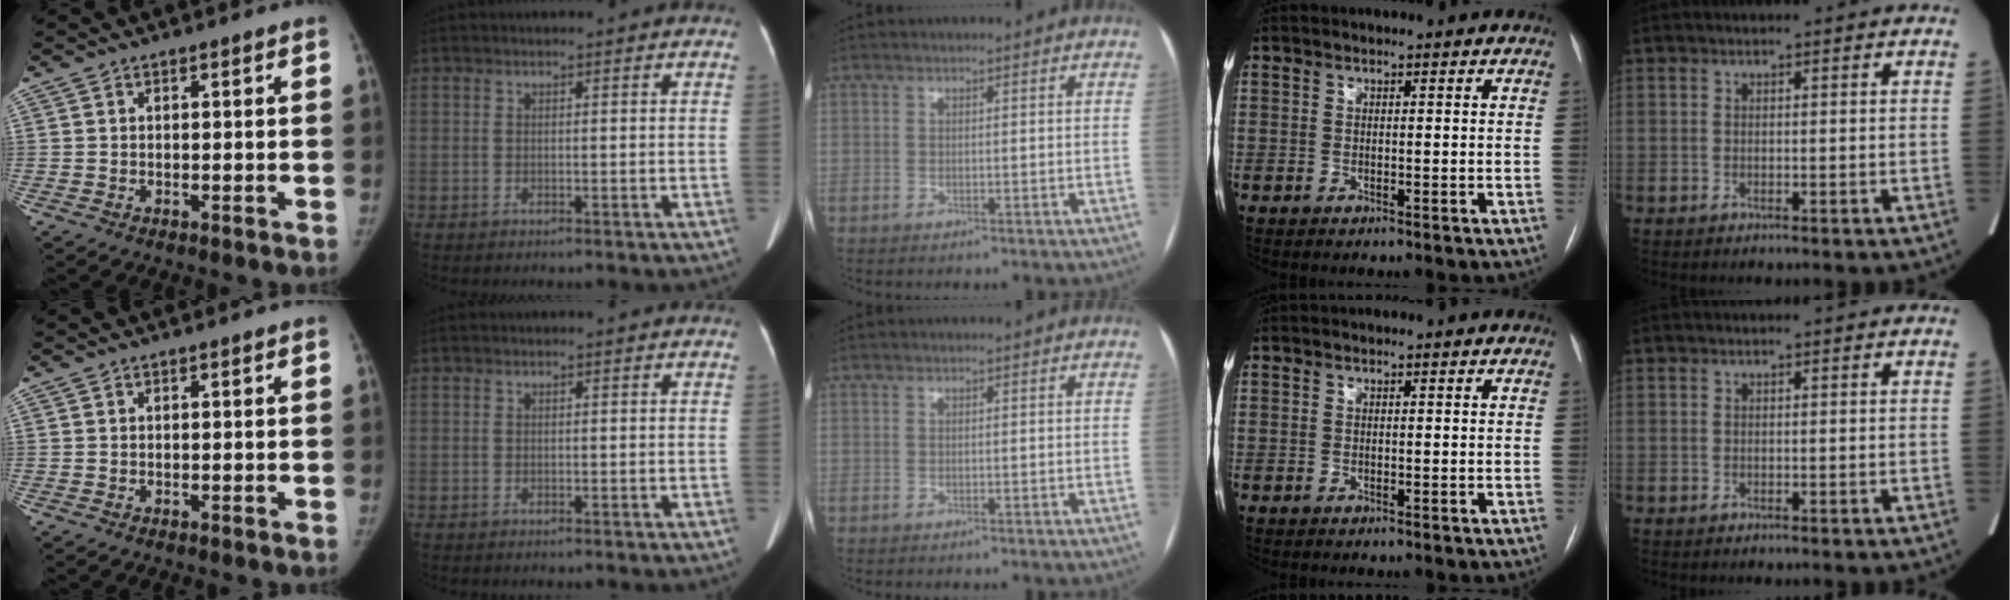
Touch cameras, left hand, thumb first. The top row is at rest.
{}